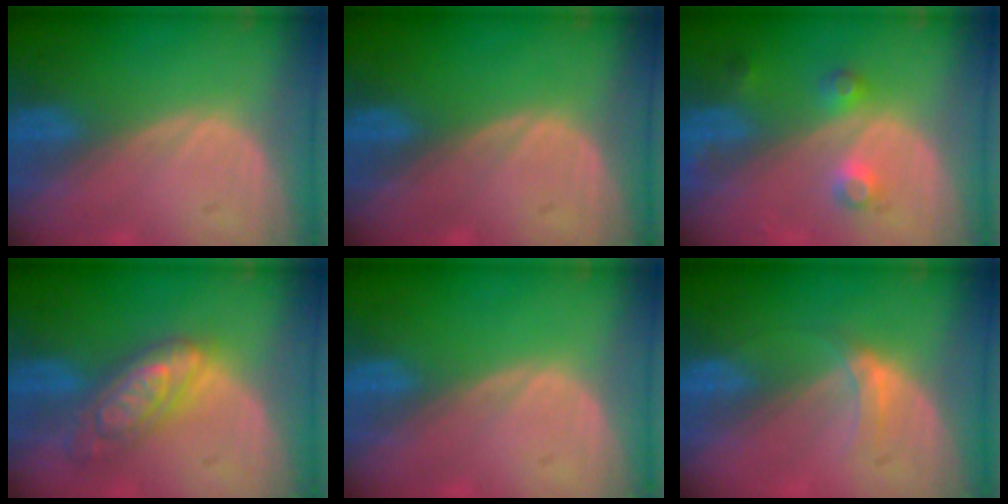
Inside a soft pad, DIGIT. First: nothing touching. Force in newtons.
{"total": 0.0}
{"total": 3.9, "press": 3.6, "slide": 1.5}
{"total": 7.4, "press": 7.4, "slide": 0.5}
{"total": 0.0}
{"total": 2.9, "press": 2.5, "slide": 1.5}